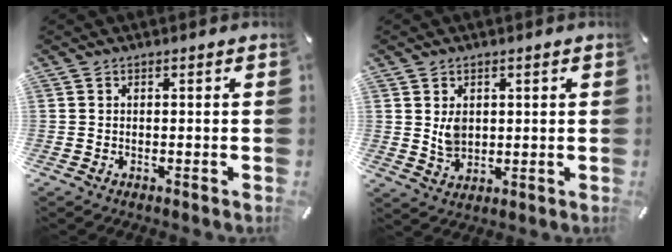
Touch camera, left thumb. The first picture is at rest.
{"total": 4.5, "force": [1.5, 3.6, 2.2], "torque": [-0.031, -0.003, 0.028]}